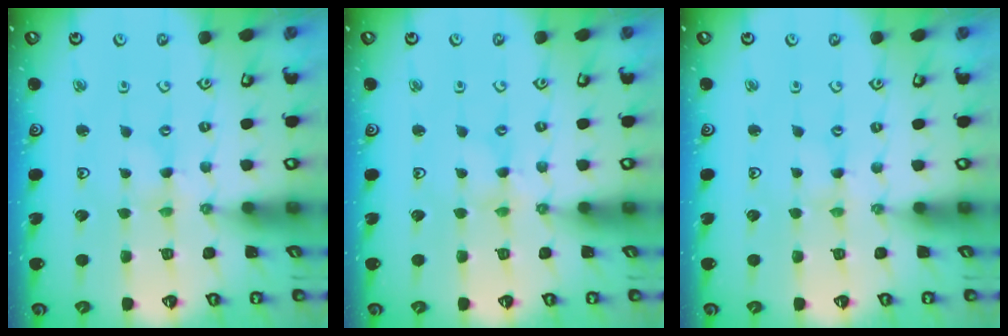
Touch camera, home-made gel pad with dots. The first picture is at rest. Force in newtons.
{"total": 0.0}
{"total": 0.0}